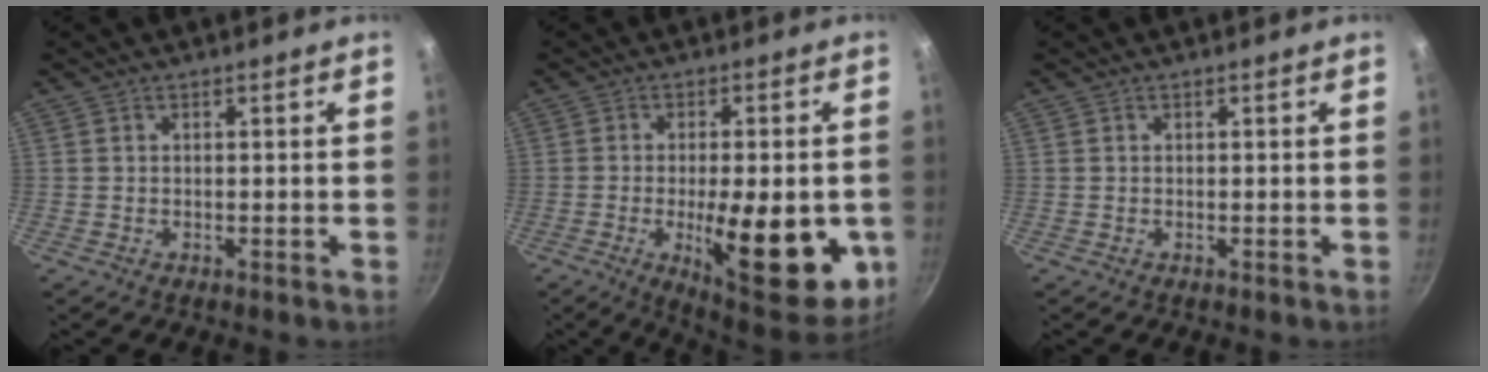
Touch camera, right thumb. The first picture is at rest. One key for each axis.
{"total": 20.4, "fx": -4.8, "fy": 7.4, "fz": 18.4, "tx": -0.224, "ty": -0.017, "tz": -0.046}
{"total": 0.0}